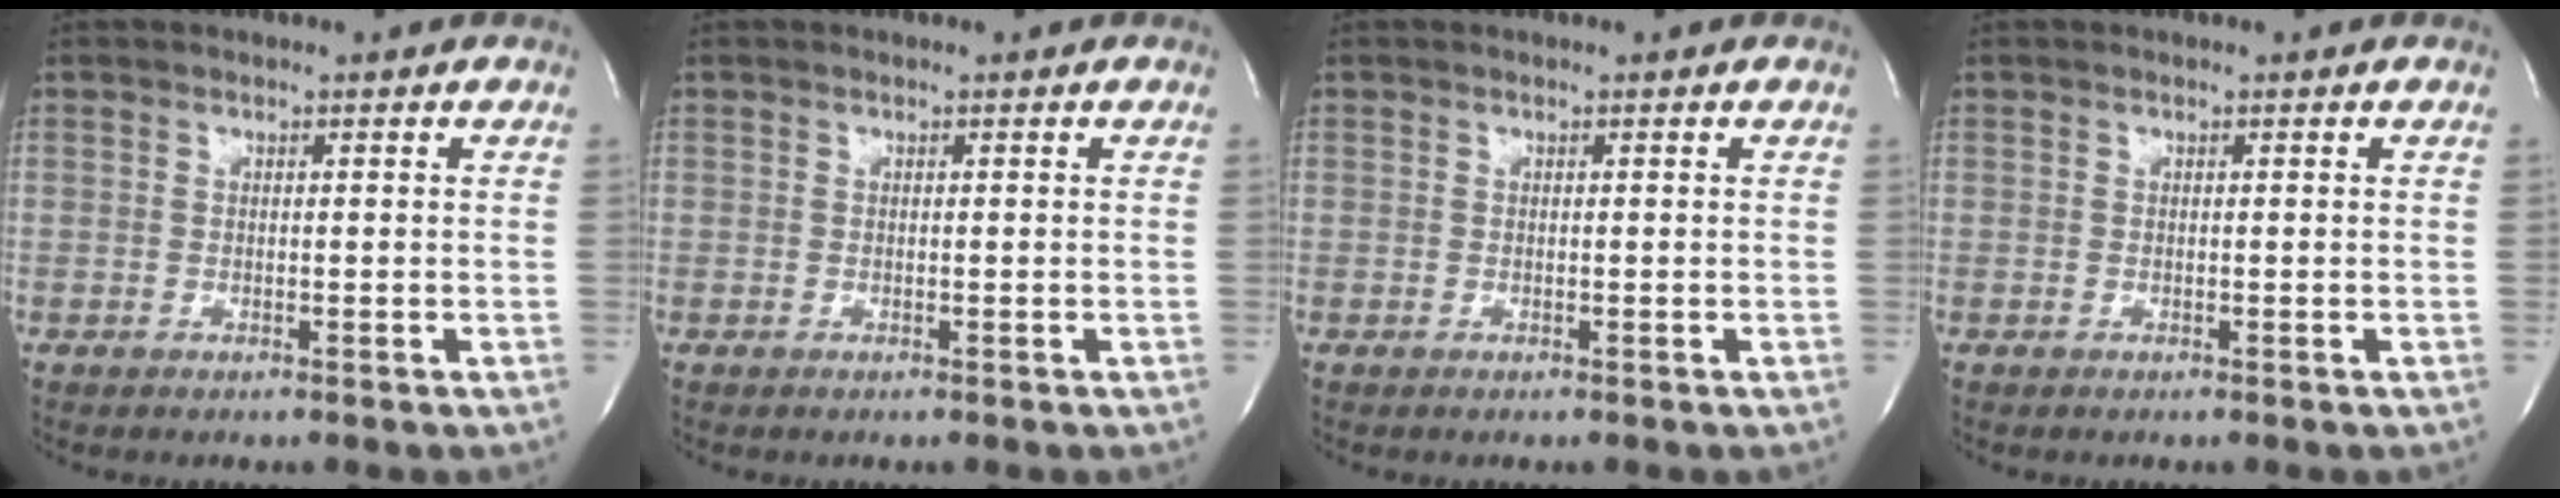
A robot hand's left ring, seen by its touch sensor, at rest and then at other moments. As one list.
[{"total": 0.0}, {"total": 0.0}, {"total": 0.0}]